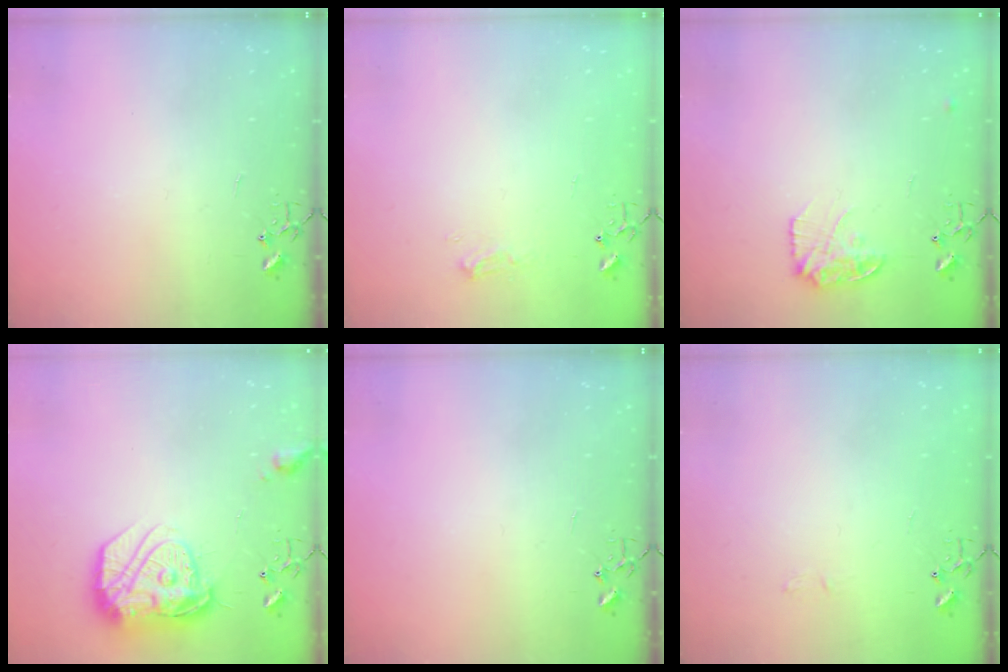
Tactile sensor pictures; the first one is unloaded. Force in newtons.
{"total": 6.0, "press": 6.0, "slide": 0.7}
{"total": 12.3, "press": 12.3, "slide": 0.5}
{"total": 18.2, "press": 18.2, "slide": 1.5}
{"total": 0.0}
{"total": 3.9, "press": 3.9, "slide": 0.5}